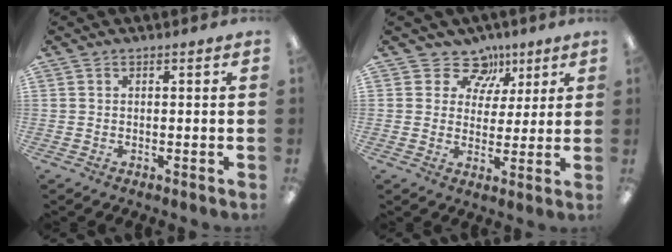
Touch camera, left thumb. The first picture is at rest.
{"total": 9.6, "force": [5.6, 7.4, 2.6], "torque": [-0.038, -0.030, 0.103]}